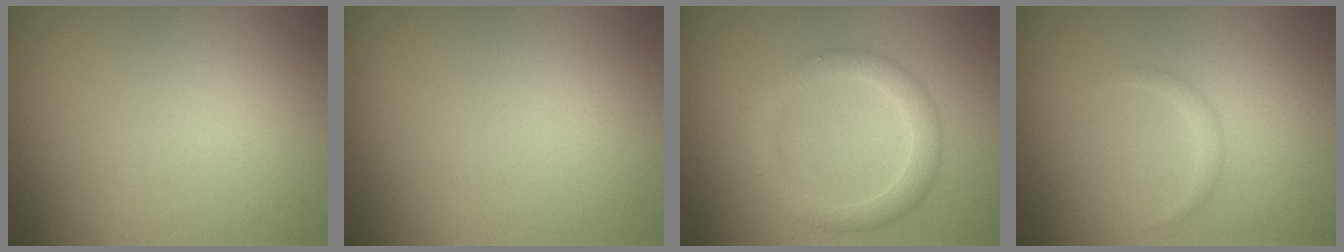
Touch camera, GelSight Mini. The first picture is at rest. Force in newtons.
{"total": 0.0}
{"total": 2.8, "press": 2.8, "slide": 0.1}
{"total": 0.7, "press": 0.7, "slide": 0.0}